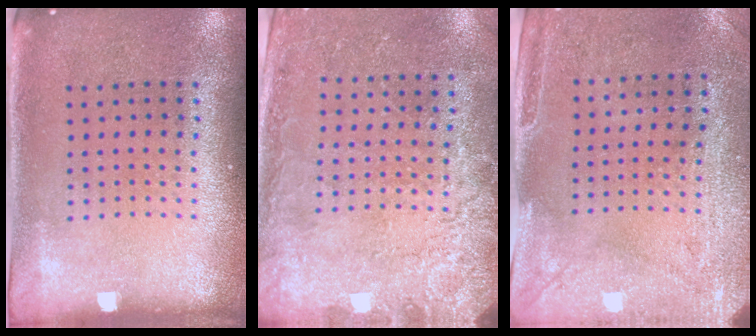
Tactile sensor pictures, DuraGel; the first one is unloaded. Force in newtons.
{"total": 2.5, "press": 2.4, "slide": 0.8}
{"total": 3.0, "press": 2.4, "slide": 1.8}